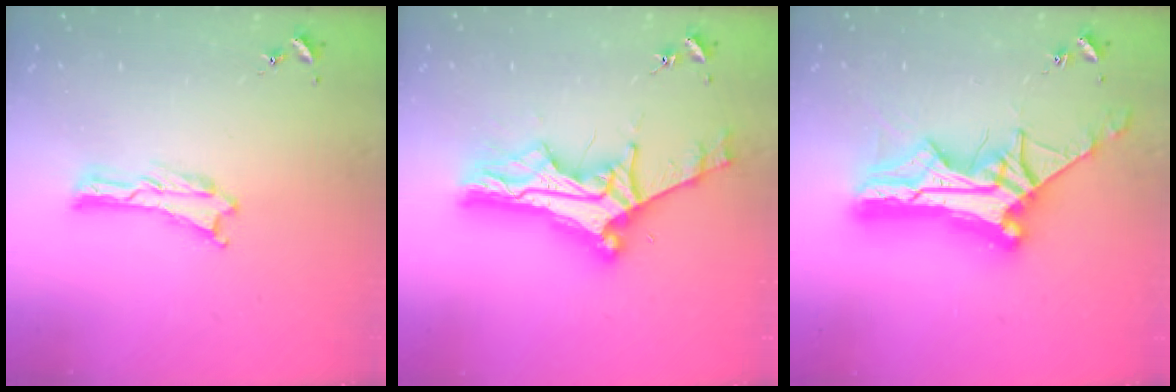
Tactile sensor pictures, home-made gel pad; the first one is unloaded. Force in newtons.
{"total": 12.3, "press": 12.3, "slide": 1.1}
{"total": 14.8, "press": 14.7, "slide": 1.4}